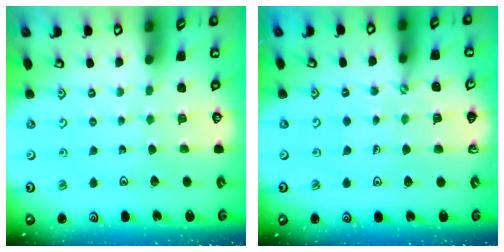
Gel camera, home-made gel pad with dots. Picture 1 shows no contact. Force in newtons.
{"total": 1.6, "press": 1.6, "slide": 0.5}